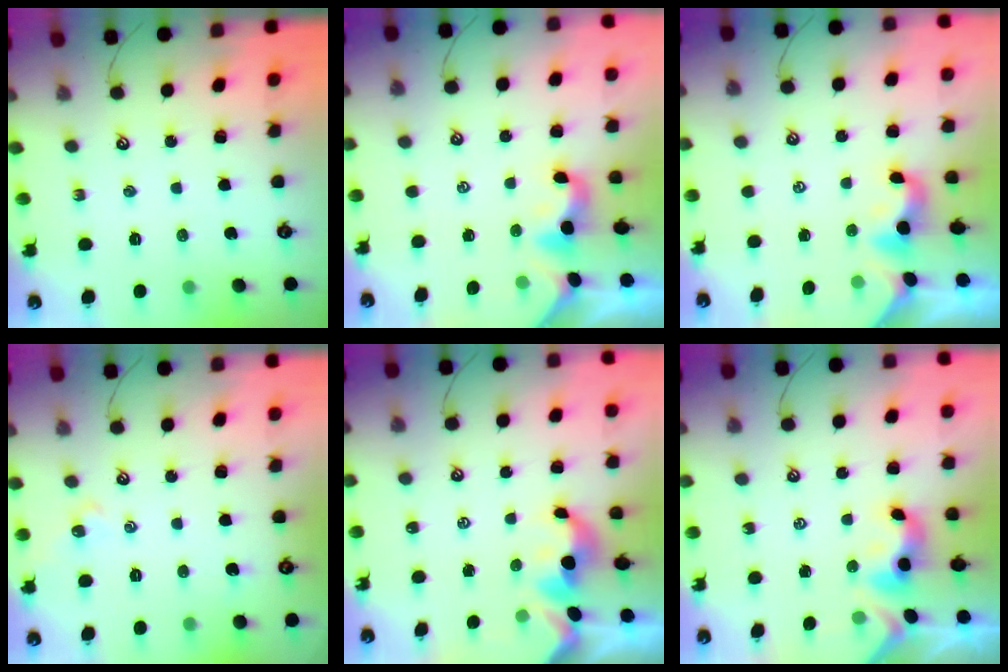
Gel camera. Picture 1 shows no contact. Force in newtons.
{"total": 1.9, "press": 1.8, "slide": 0.5}
{"total": 2.0, "press": 1.9, "slide": 0.4}
{"total": 1.8, "press": 1.7, "slide": 0.6}
{"total": 2.0, "press": 2.0, "slide": 0.2}
{"total": 3.6, "press": 3.6, "slide": 0.2}